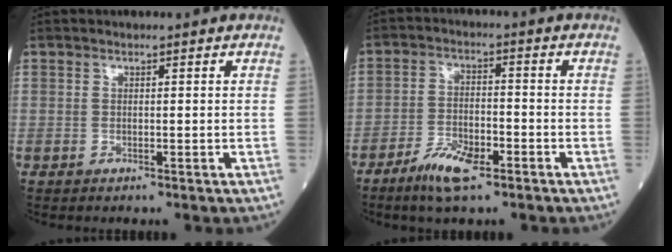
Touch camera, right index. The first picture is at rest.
{"total": 6.9, "force": [-4.5, 2.0, 4.9], "torque": [-0.100, -0.006, -0.082]}